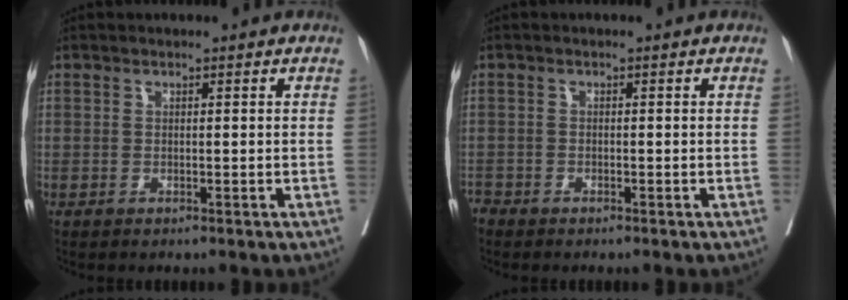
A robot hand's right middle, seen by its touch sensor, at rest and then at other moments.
{"total": 1.3, "force": [-1.2, 0.5, -0.2], "torque": [0.005, 0.000, -0.024]}